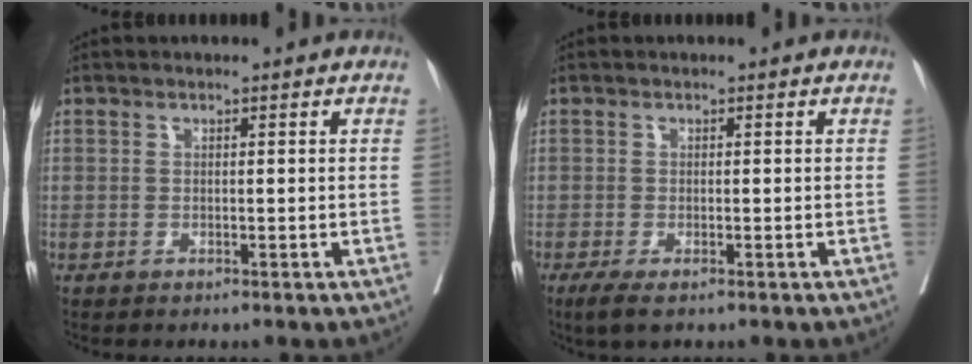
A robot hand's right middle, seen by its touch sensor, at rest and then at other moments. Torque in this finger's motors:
{"motor_torque": [0.69, -0.51, 0.11, 0.04]}